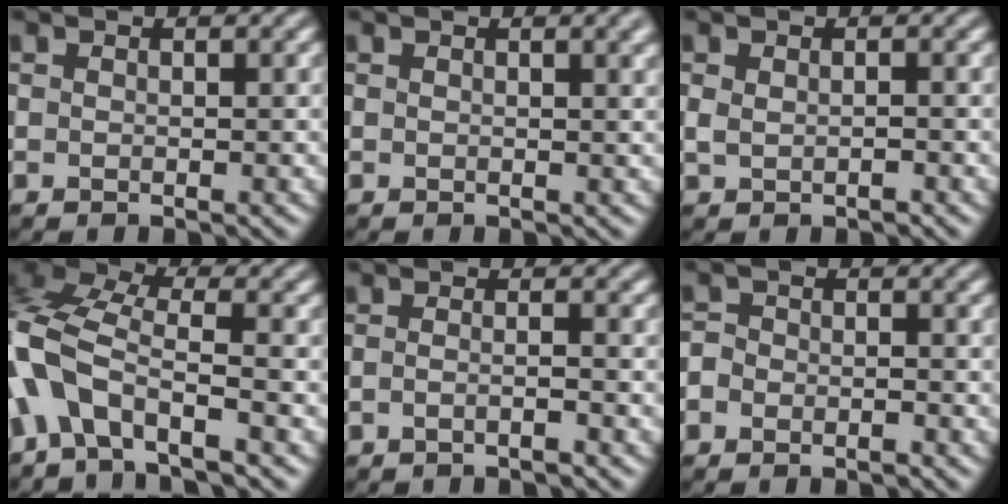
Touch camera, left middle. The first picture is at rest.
{"total": 2.3, "force": [1.2, 0.8, 1.8], "torque": [-0.010, 0.006, 0.013]}
{"total": 1.2, "force": [-0.2, 0.7, 0.9], "torque": [-0.020, -0.004, 0.000]}
{"total": 8.3, "force": [-3.1, 4.3, 6.3], "torque": [-0.138, 0.010, -0.078]}
{"total": 1.7, "force": [-1.1, 0.5, 1.3], "torque": [-0.015, -0.004, -0.029]}
{"total": 1.9, "force": [-1.2, 1.3, 0.6], "torque": [0.009, 0.008, -0.030]}